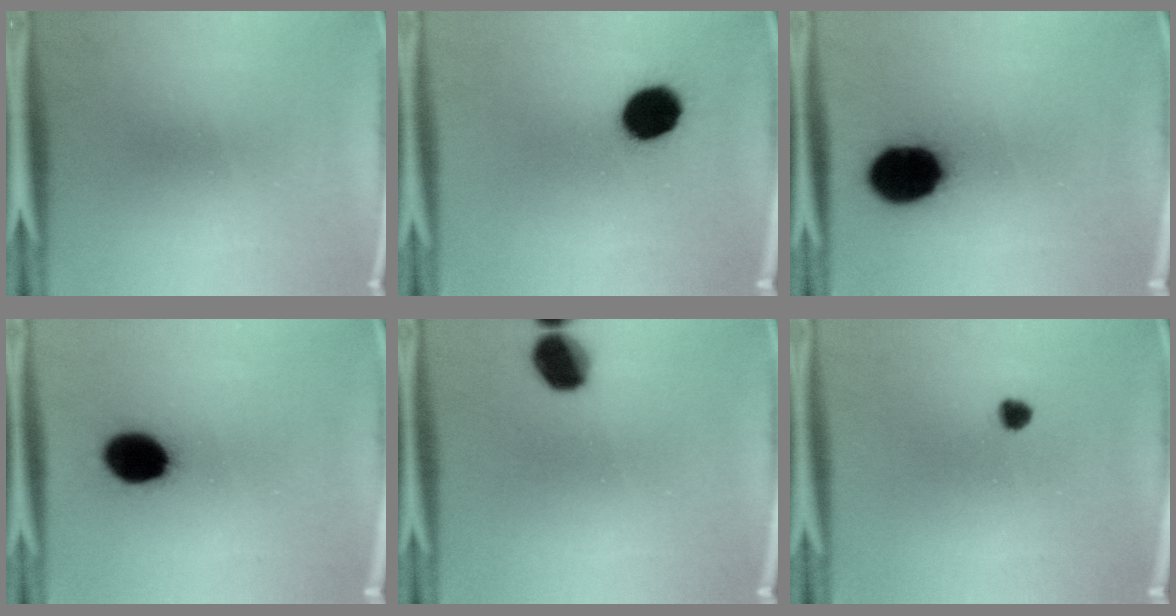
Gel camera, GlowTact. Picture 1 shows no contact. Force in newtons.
{"total": 11.0}
{"total": 15.3}
{"total": 13.2}
{"total": 8.1}
{"total": 1.9}